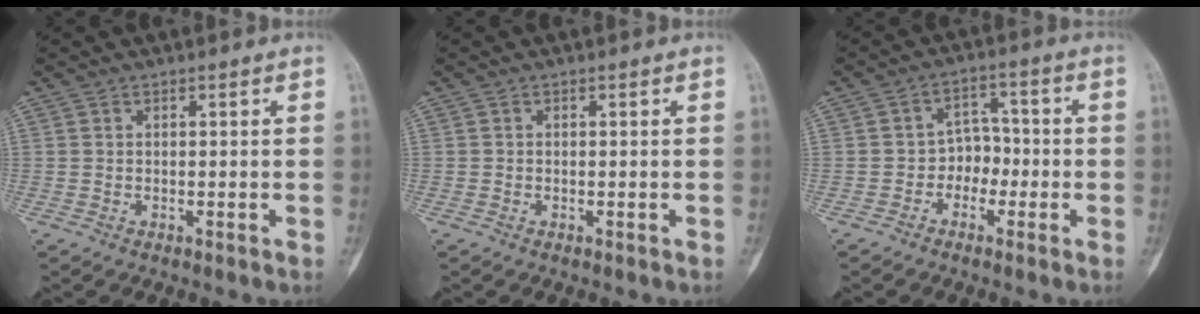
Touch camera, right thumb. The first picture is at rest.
{"total": 0.0}
{"total": 5.3, "force": [-1.8, 4.2, 2.6], "torque": [0.001, 0.028, -0.043]}